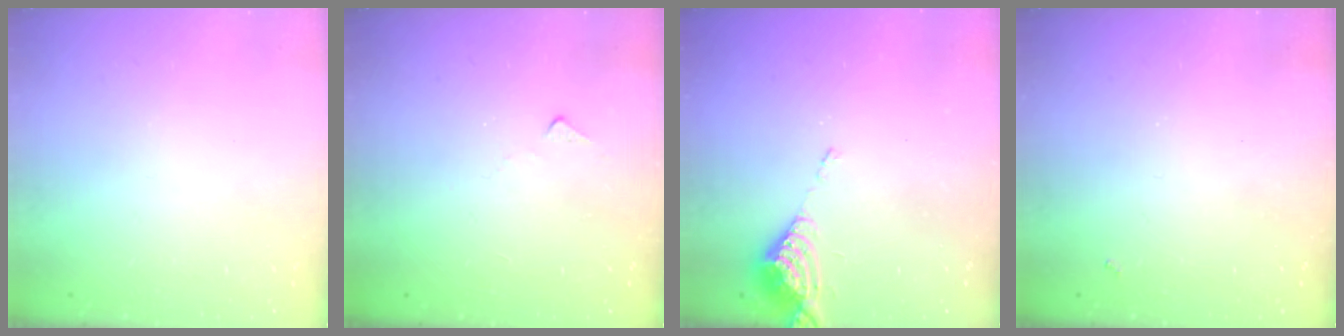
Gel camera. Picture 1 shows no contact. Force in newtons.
{"total": 4.6, "press": 4.6, "slide": 0.6}
{"total": 5.7, "press": 5.7, "slide": 0.6}
{"total": 1.6, "press": 1.6, "slide": 0.4}